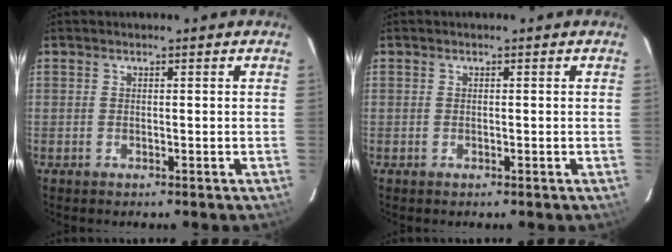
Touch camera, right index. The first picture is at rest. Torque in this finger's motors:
{"motor_torque": [-0.16, 0.08, -0.03, 0.00]}